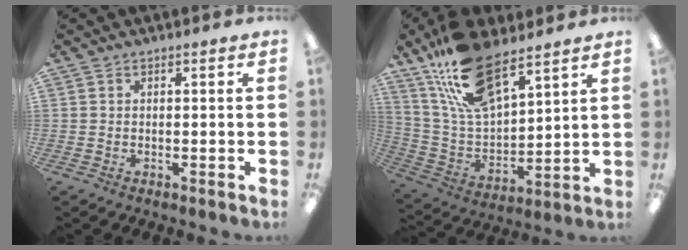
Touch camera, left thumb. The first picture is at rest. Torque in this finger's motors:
{"motor_torque": [0.43, 0.44, 1.63, -1.14, 0.37]}